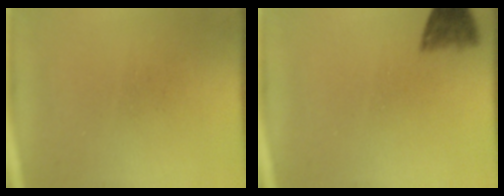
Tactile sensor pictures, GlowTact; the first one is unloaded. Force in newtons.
{"total": 3.8}